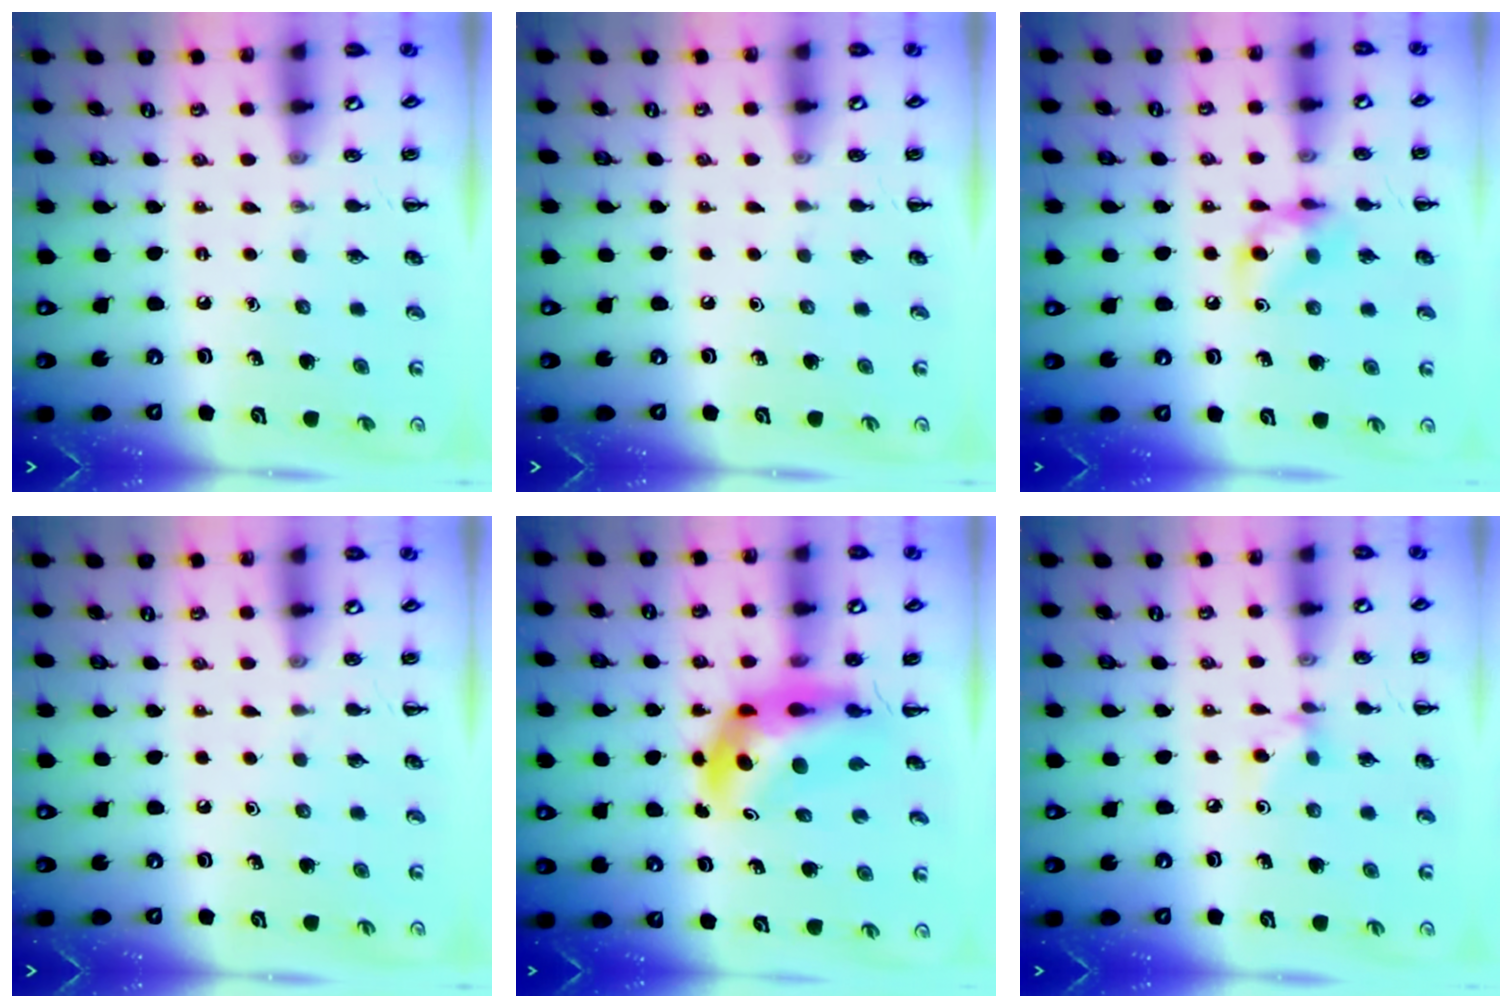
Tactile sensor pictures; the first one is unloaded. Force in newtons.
{"total": 0.0}
{"total": 9.3, "press": 9.3, "slide": 0.7}
{"total": 0.0}
{"total": 9.4, "press": 8.9, "slide": 3.1}
{"total": 3.9, "press": 3.8, "slide": 0.8}